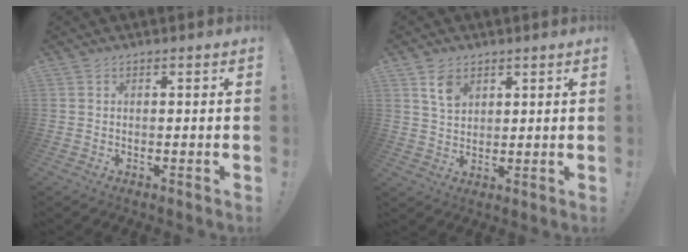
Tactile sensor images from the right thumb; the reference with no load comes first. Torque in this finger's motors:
{"motor_torque": [1.17, 1.09, 0.00, -0.30, 0.00]}